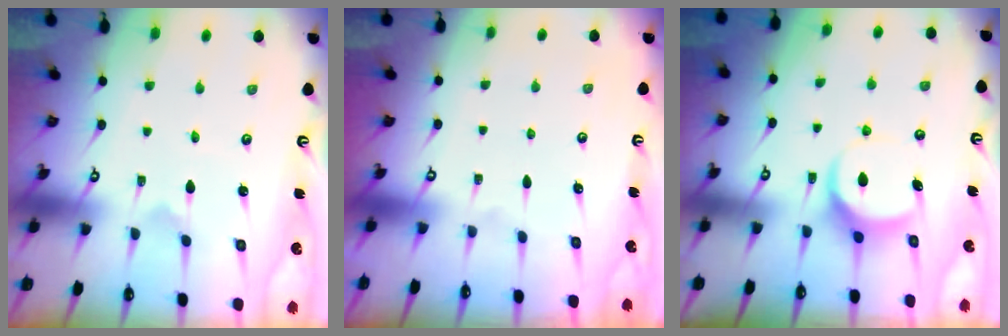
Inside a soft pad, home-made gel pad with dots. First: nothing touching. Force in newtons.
{"total": 0.0}
{"total": 7.8, "press": 7.7, "slide": 0.5}